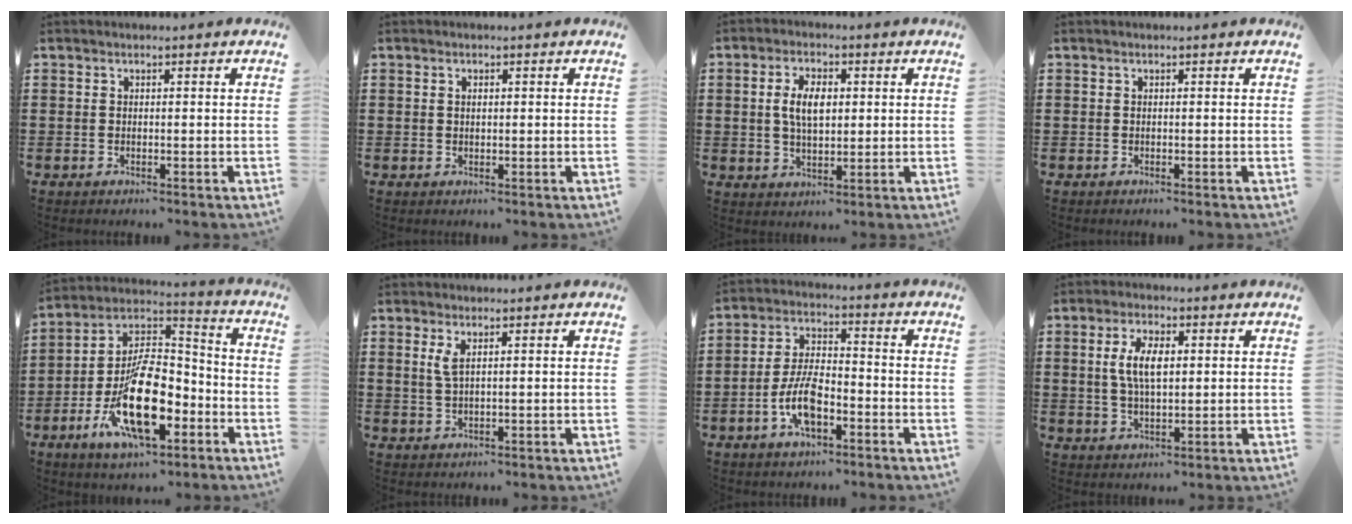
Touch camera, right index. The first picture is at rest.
{"total": 0.7, "force": [0.2, 0.4, 0.6], "torque": [-0.013, 0.002, 0.004]}
{"total": 5.6, "force": [0.7, 2.9, 4.7], "torque": [-0.089, 0.008, 0.009]}
{"total": 0.0}
{"total": 17.0, "force": [-6.6, 8.0, 13.5], "torque": [-0.275, 0.007, -0.120]}
{"total": 2.2, "force": [1.0, 0.6, 1.9], "torque": [-0.040, 0.003, 0.018]}
{"total": 8.5, "force": [-3.2, 3.5, 7.1], "torque": [-0.164, -0.005, -0.065]}
{"total": 6.2, "force": [1.0, 2.6, 5.5], "torque": [-0.118, 0.008, 0.013]}